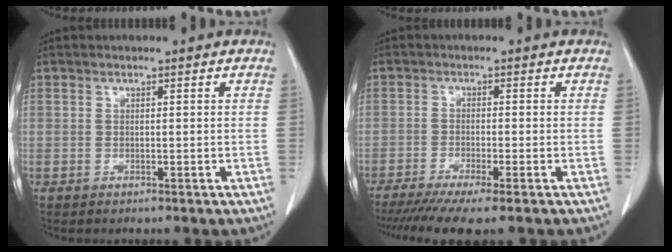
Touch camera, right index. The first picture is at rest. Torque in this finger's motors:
{"motor_torque": [1.24, -0.90, 0.47, 0.14]}